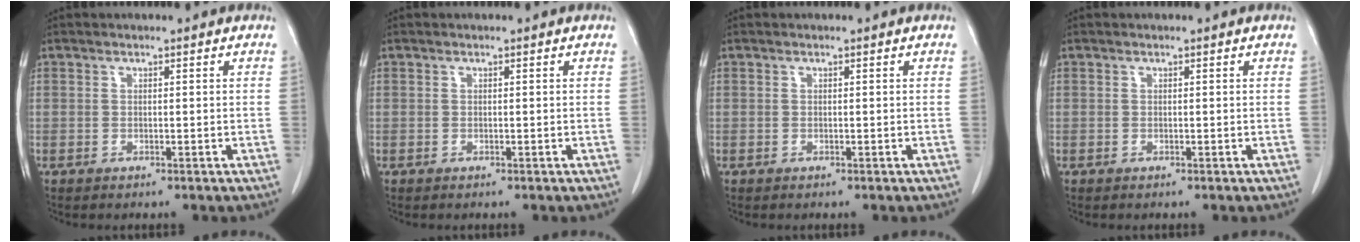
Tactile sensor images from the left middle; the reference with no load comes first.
{"total": 0.0}
{"total": 0.0}
{"total": 0.0}